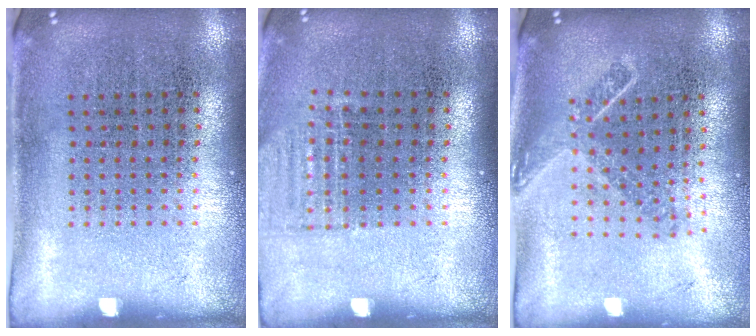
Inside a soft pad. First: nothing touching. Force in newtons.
{"total": 0.9, "press": 0.9, "slide": 0.3}
{"total": 1.7, "press": 1.3, "slide": 1.1}